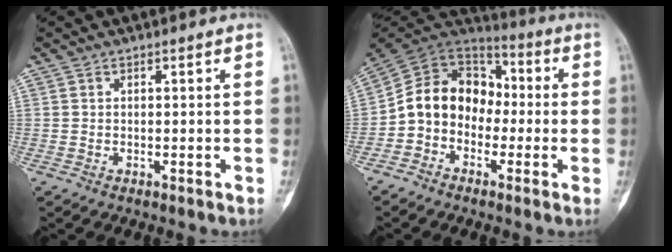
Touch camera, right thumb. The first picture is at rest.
{"total": 13.3, "force": [-2.2, 10.8, 7.4], "torque": [-0.102, 0.062, -0.054]}